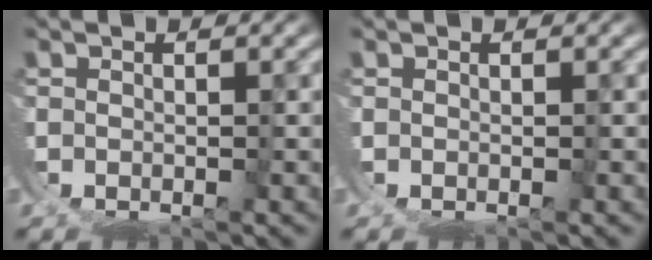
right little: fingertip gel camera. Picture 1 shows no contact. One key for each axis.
{"total": 0.0}